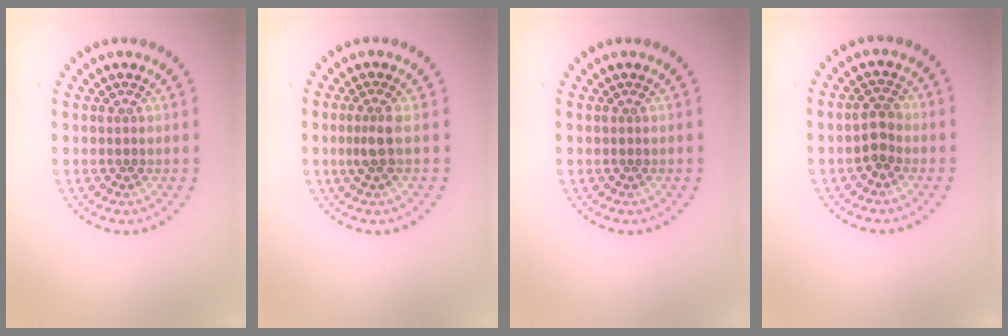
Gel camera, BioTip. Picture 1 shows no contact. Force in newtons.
{"total": 1.7, "press": 1.2, "slide": 1.2}
{"total": 0.0}
{"total": 1.8, "press": 1.8, "slide": 0.3}